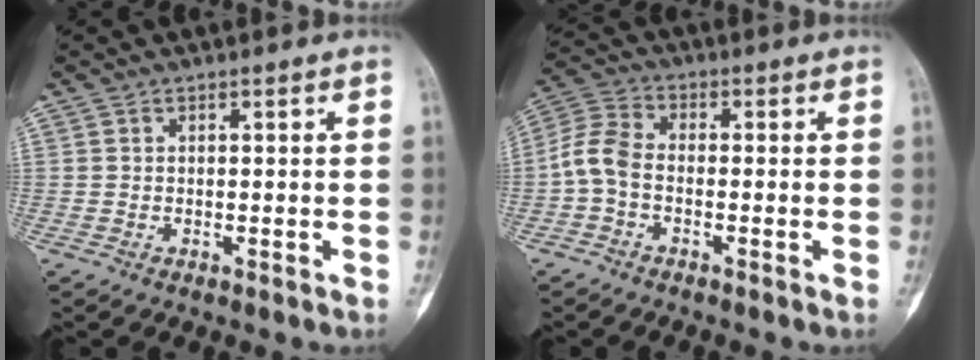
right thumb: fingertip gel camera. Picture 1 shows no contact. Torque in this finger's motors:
{"motor_torque": [0.07, 0.06, 0.44, -0.22, 0.03]}